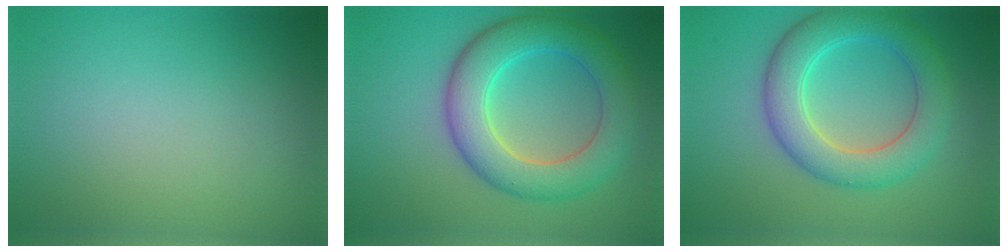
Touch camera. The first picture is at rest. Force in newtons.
{"total": 7.7, "press": 7.7, "slide": 0.0}
{"total": 6.4, "press": 6.4, "slide": 0.0}